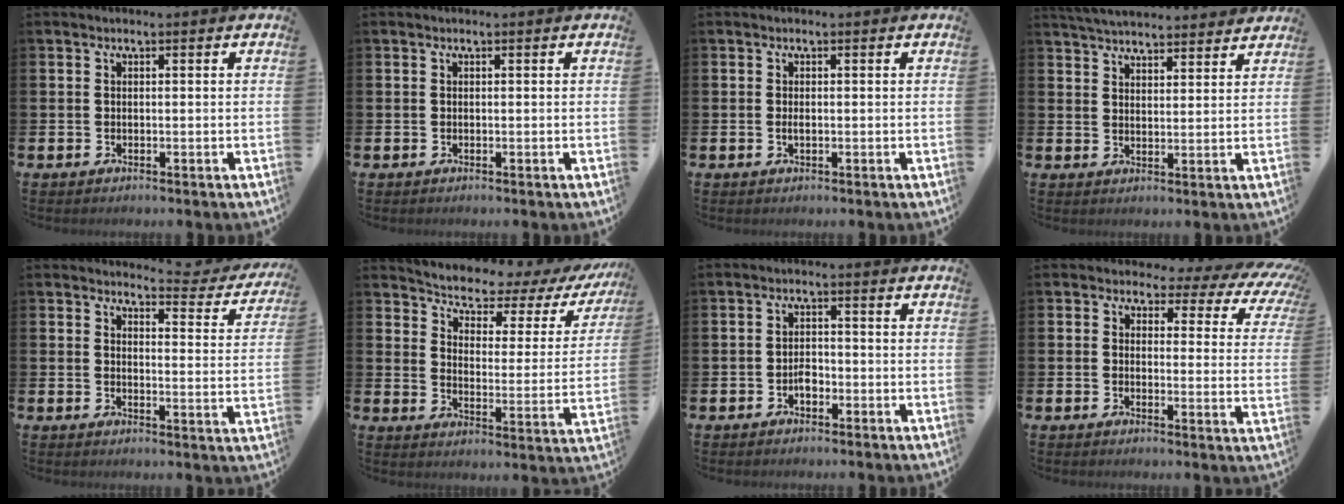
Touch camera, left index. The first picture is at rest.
{"total": 0.0}
{"total": 0.7, "force": [0.0, 0.2, 0.6], "torque": [-0.013, 0.001, -0.001]}
{"total": 4.8, "force": [4.7, 0.5, 0.4], "torque": [-0.017, -0.029, 0.084]}
{"total": 3.4, "force": [3.2, 0.9, 0.5], "torque": [0.000, -0.031, 0.047]}
{"total": 5.1, "force": [4.7, 1.5, 1.2], "torque": [-0.049, -0.044, 0.072]}
{"total": 1.9, "force": [-0.8, 1.2, 1.2], "torque": [-0.022, 0.004, -0.017]}
{"total": 3.0, "force": [1.8, 2.1, 1.1], "torque": [-0.020, -0.028, 0.018]}